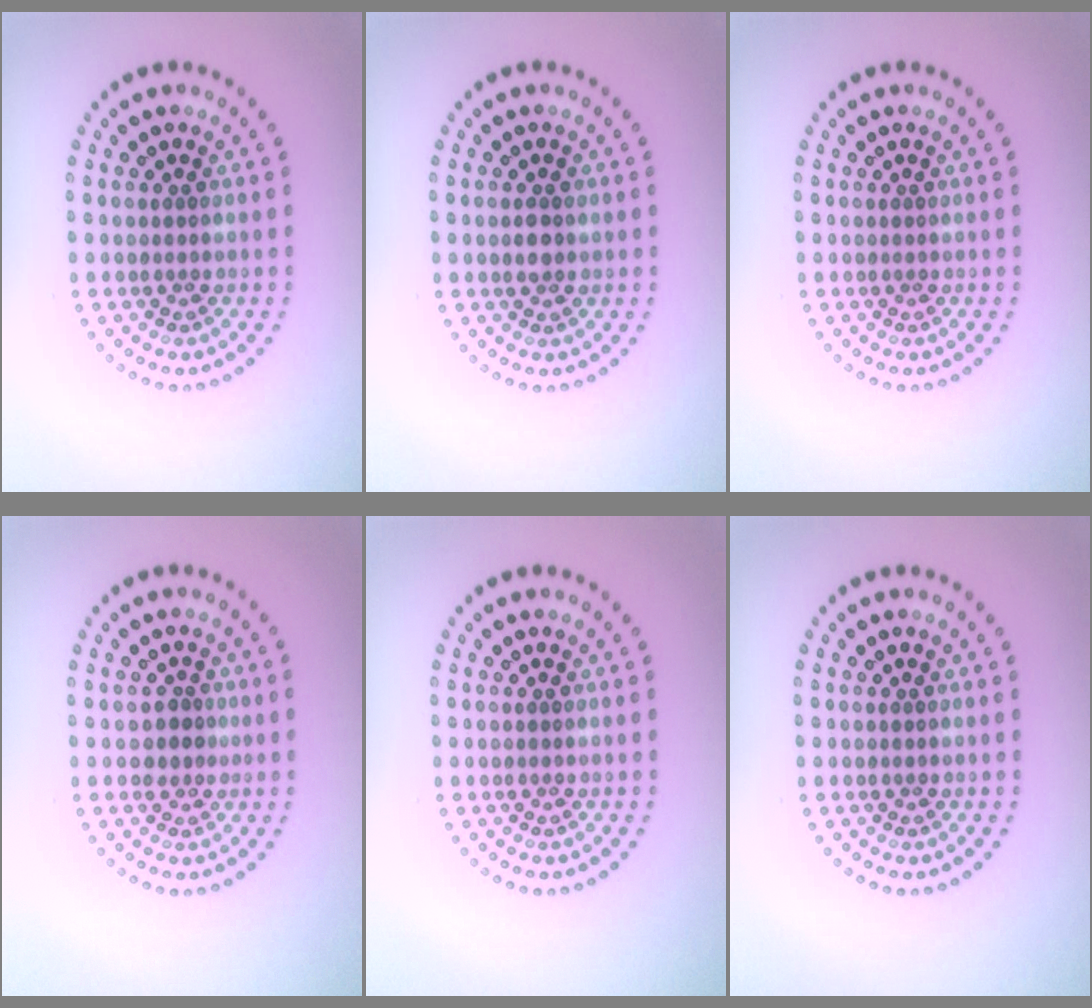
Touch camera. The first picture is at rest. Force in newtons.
{"total": 1.3, "press": 1.3, "slide": 0.3}
{"total": 0.0}
{"total": 1.6, "press": 1.4, "slide": 0.7}
{"total": 0.0}
{"total": 0.0}